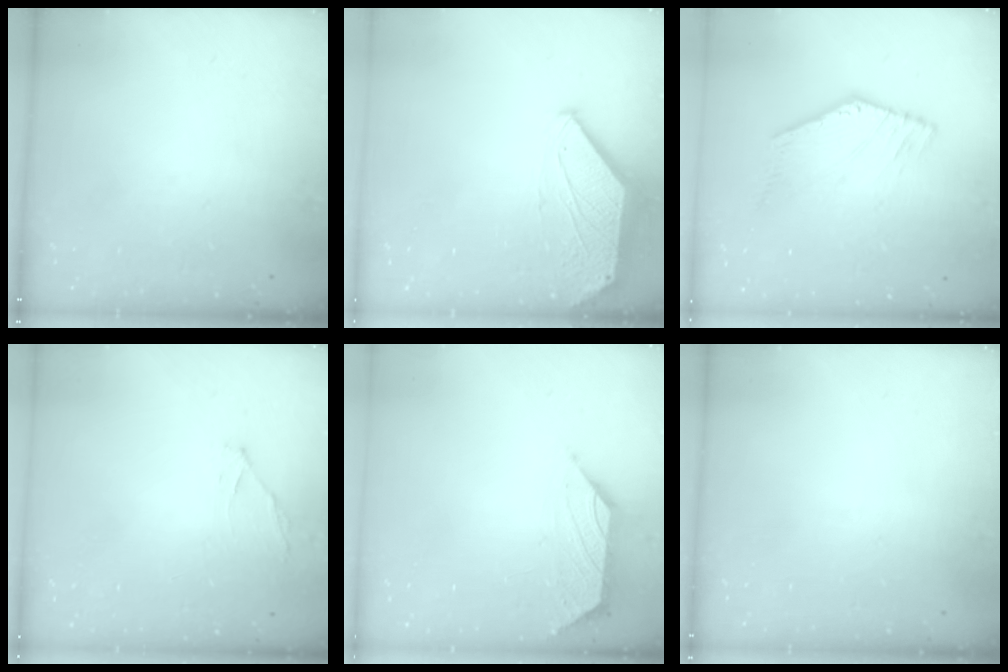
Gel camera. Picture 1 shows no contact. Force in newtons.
{"total": 0.0}
{"total": 1.0, "press": 0.4, "slide": 0.9}
{"total": 0.7, "press": 0.3, "slide": 0.6}
{"total": 0.6, "press": 0.4, "slide": 0.4}
{"total": 0.0}